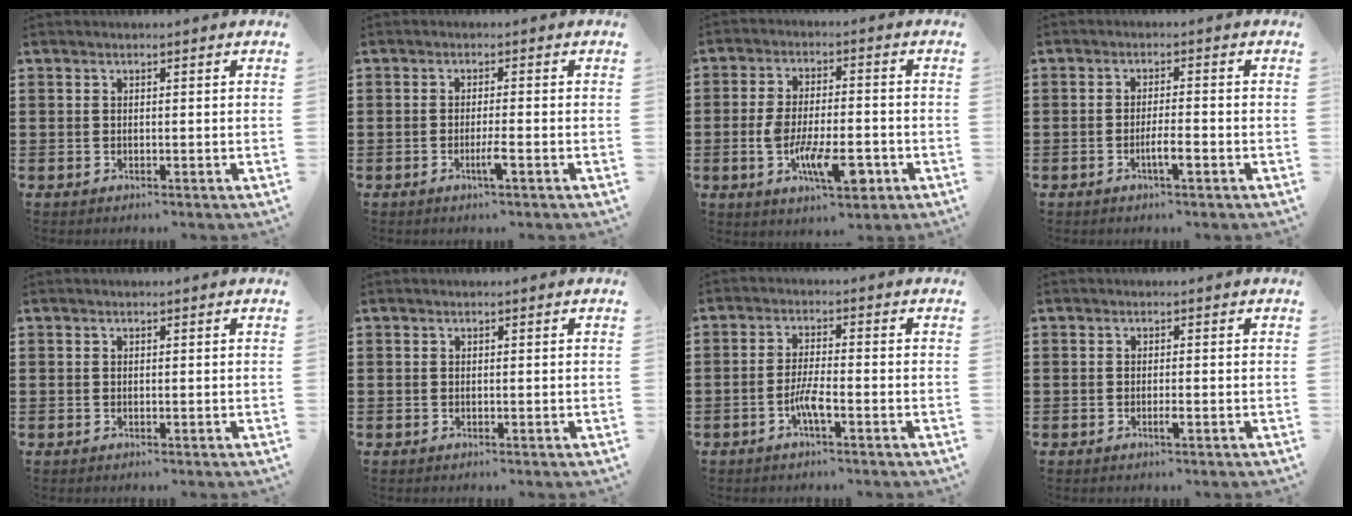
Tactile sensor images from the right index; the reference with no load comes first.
{"total": 2.8, "force": [-1.3, -0.2, 2.5], "torque": [-0.048, -0.008, -0.026]}
{"total": 10.0, "force": [-3.4, 3.9, 8.5], "torque": [-0.153, -0.005, -0.059]}
{"total": 3.2, "force": [-1.6, 0.3, 2.8], "torque": [-0.047, 0.002, -0.030]}
{"total": 0.0}
{"total": 0.0}
{"total": 4.0, "force": [-2.0, 0.5, 3.5], "torque": [-0.079, -0.007, -0.041]}
{"total": 1.4, "force": [-0.6, 0.0, 1.2], "torque": [-0.022, -0.003, -0.010]}